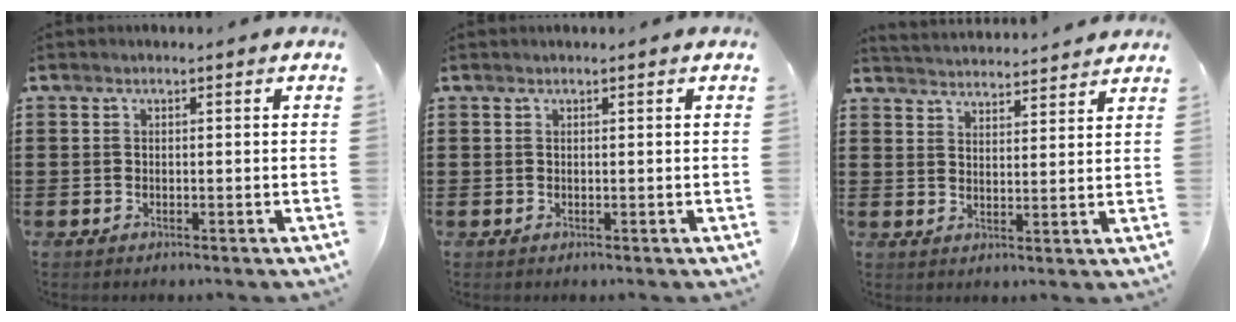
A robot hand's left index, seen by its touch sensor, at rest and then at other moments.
{"total": 0.0}
{"total": 3.5, "force": [3.5, -0.4, -0.1], "torque": [-0.010, -0.020, 0.062]}